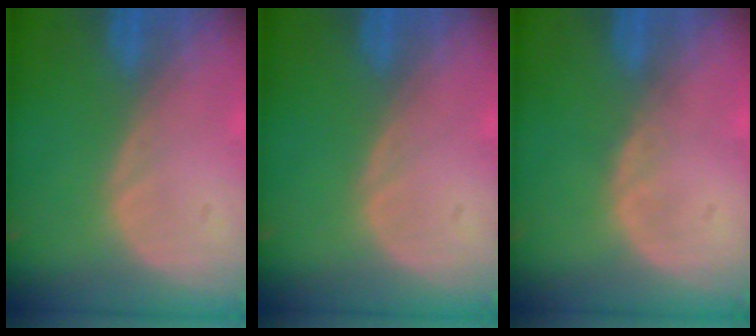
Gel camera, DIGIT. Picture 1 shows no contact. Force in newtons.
{"total": 0.0}
{"total": 0.7, "press": 0.6, "slide": 0.2}